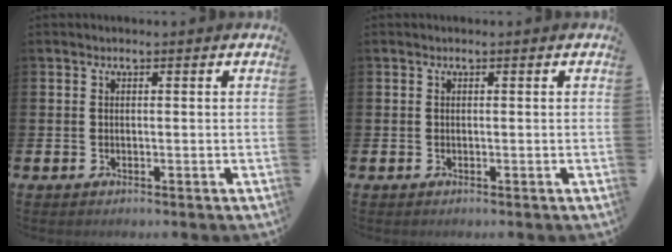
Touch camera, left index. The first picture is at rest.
{"total": 0.0}